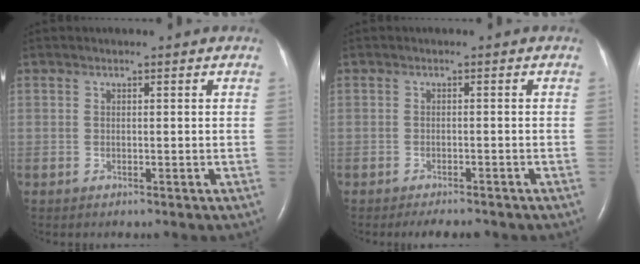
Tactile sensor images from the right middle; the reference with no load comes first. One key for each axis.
{"total": 3.9, "fx": -3.4, "fy": 0.9, "fz": 1.7, "tx": -0.020, "ty": -0.005, "tz": -0.045}